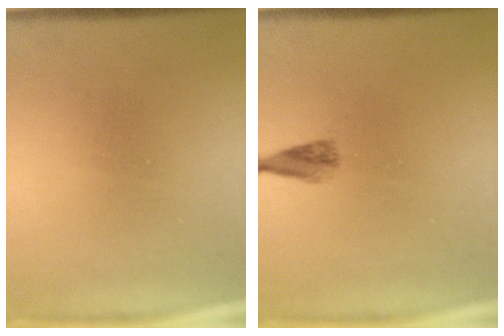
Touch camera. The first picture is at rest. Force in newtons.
{"total": 1.8}